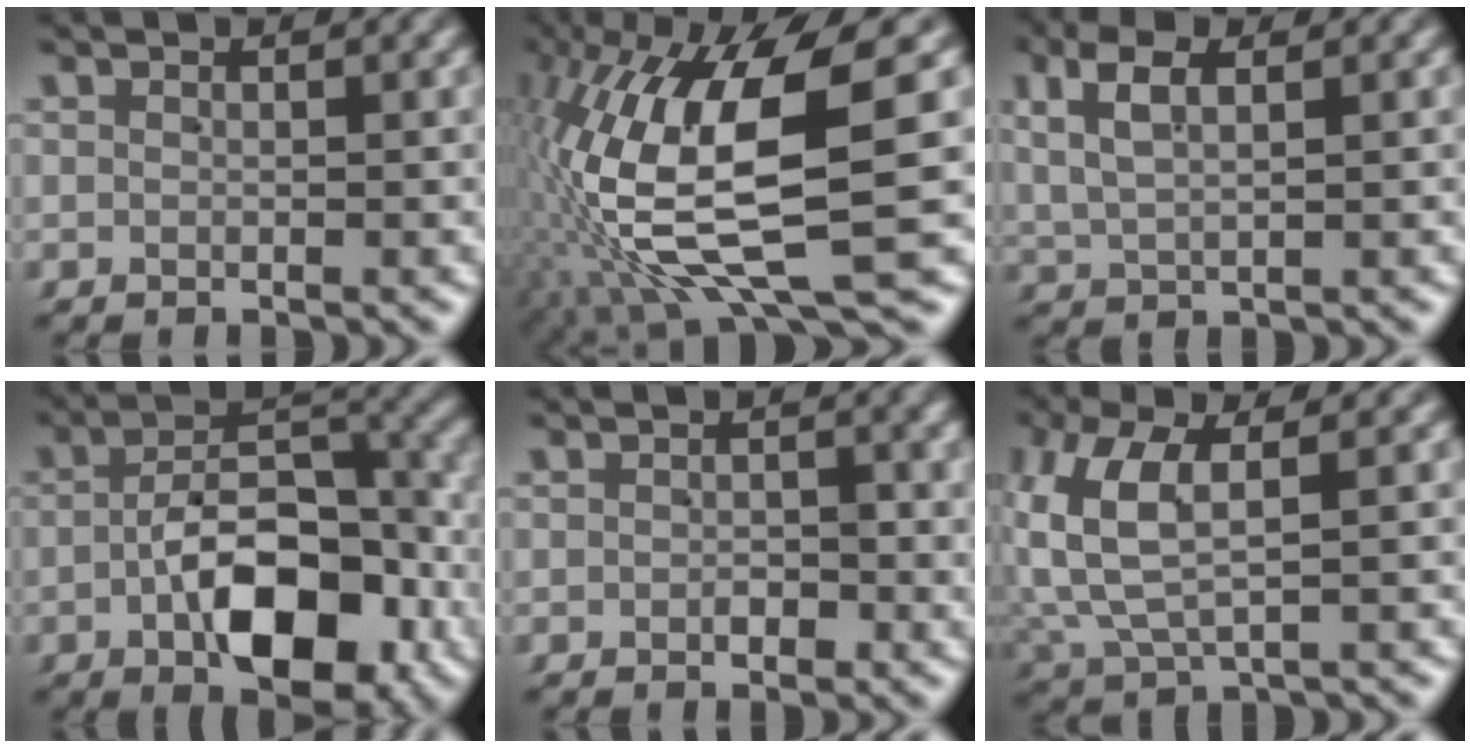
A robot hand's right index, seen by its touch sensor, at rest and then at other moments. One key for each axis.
{"total": 16.4, "fx": 0.1, "fy": 8.4, "fz": 14.1, "tx": -0.297, "ty": -0.035, "tz": 0.024}
{"total": 3.7, "fx": 1.7, "fy": 2.0, "fz": 2.7, "tx": -0.061, "ty": 0.006, "tz": 0.032}
{"total": 10.2, "fx": -3.1, "fy": 5.2, "fz": 8.2, "tx": -0.116, "ty": -0.004, "tz": -0.048}
{"total": 1.3, "fx": -0.4, "fy": 0.8, "fz": 0.9, "tx": -0.009, "ty": 0.001, "tz": -0.008}
{"total": 7.3, "fx": 1.5, "fy": 4.6, "fz": 5.5, "tx": -0.142, "ty": -0.003, "tz": 0.033}